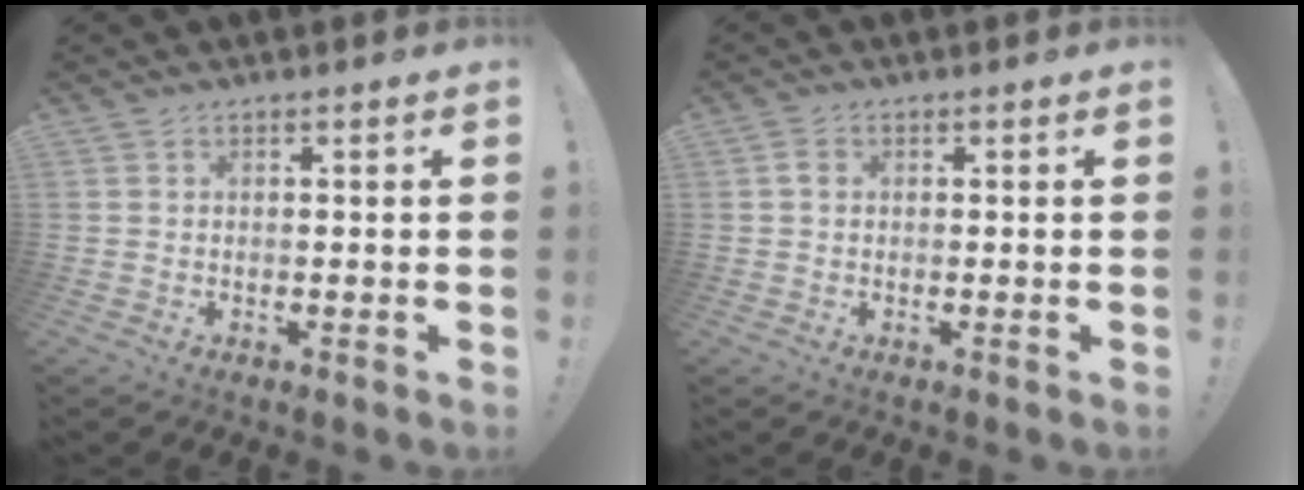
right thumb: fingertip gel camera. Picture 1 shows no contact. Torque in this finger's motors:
{"motor_torque": [0.06, -0.09, -0.30, -0.11, 0.00]}